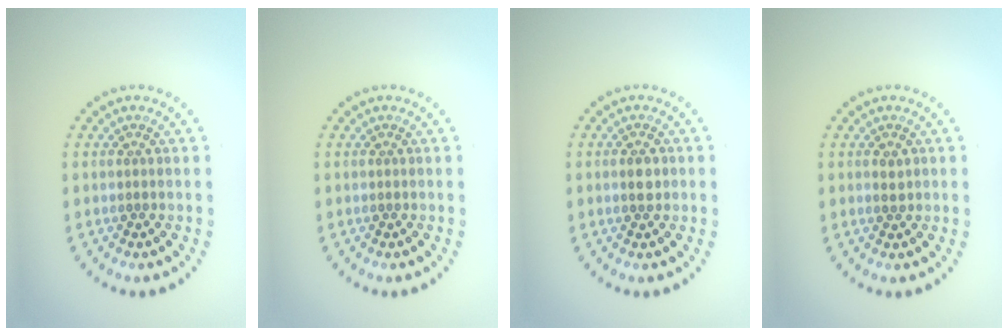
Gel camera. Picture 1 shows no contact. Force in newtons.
{"total": 0.0}
{"total": 1.5, "press": 1.5, "slide": 0.3}
{"total": 1.0, "press": 1.0, "slide": 0.1}